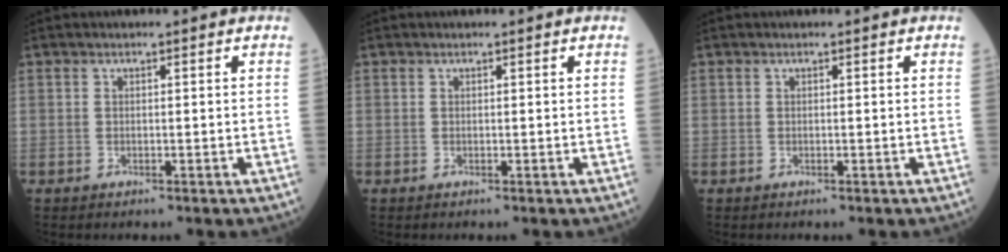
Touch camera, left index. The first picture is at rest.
{"total": 0.0}
{"total": 0.0}